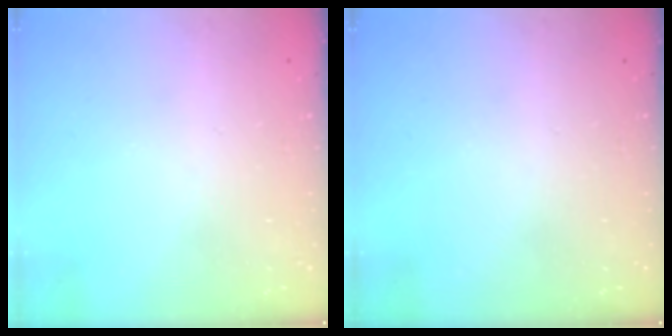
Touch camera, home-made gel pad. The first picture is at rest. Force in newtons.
{"total": 0.0}